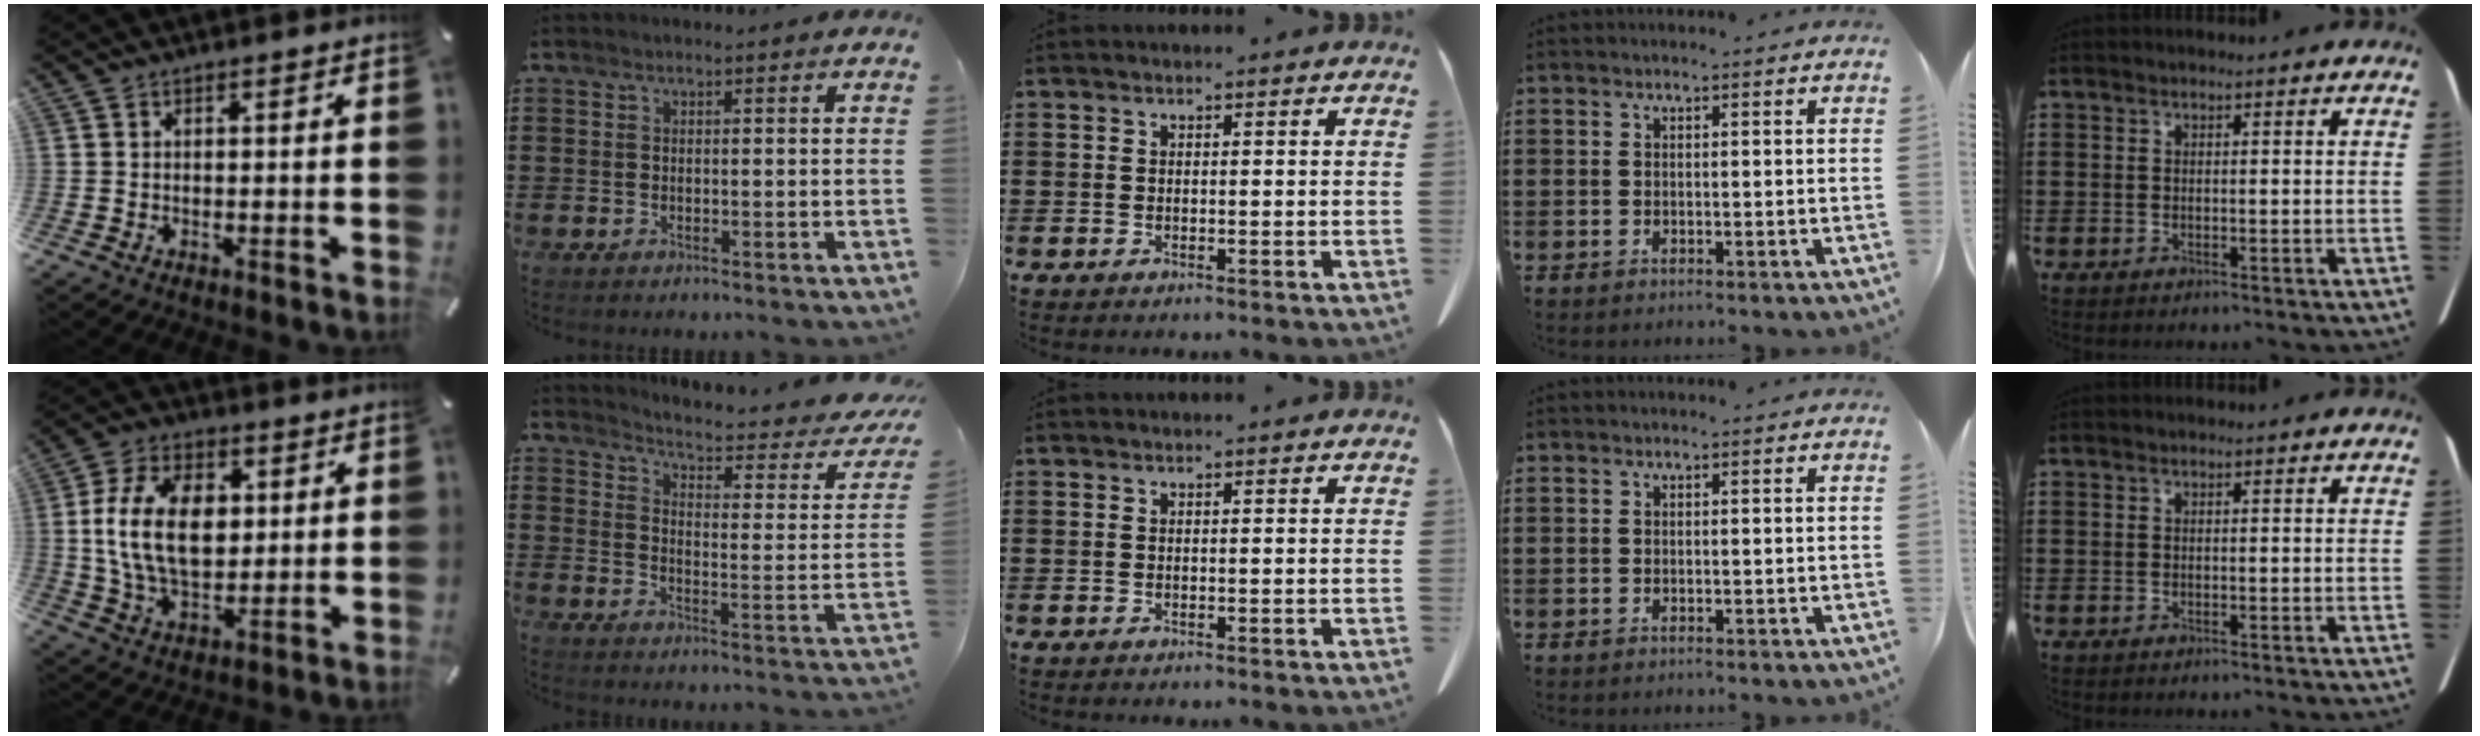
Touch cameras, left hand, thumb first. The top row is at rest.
{"thumb": {"total": 15.6, "force": [1.9, 10.8, 11.1], "torque": [-0.221, 0.014, 0.031]}, "index": {"total": 3.3, "force": [2.7, -0.3, 1.8], "torque": [-0.046, -0.033, 0.032]}}